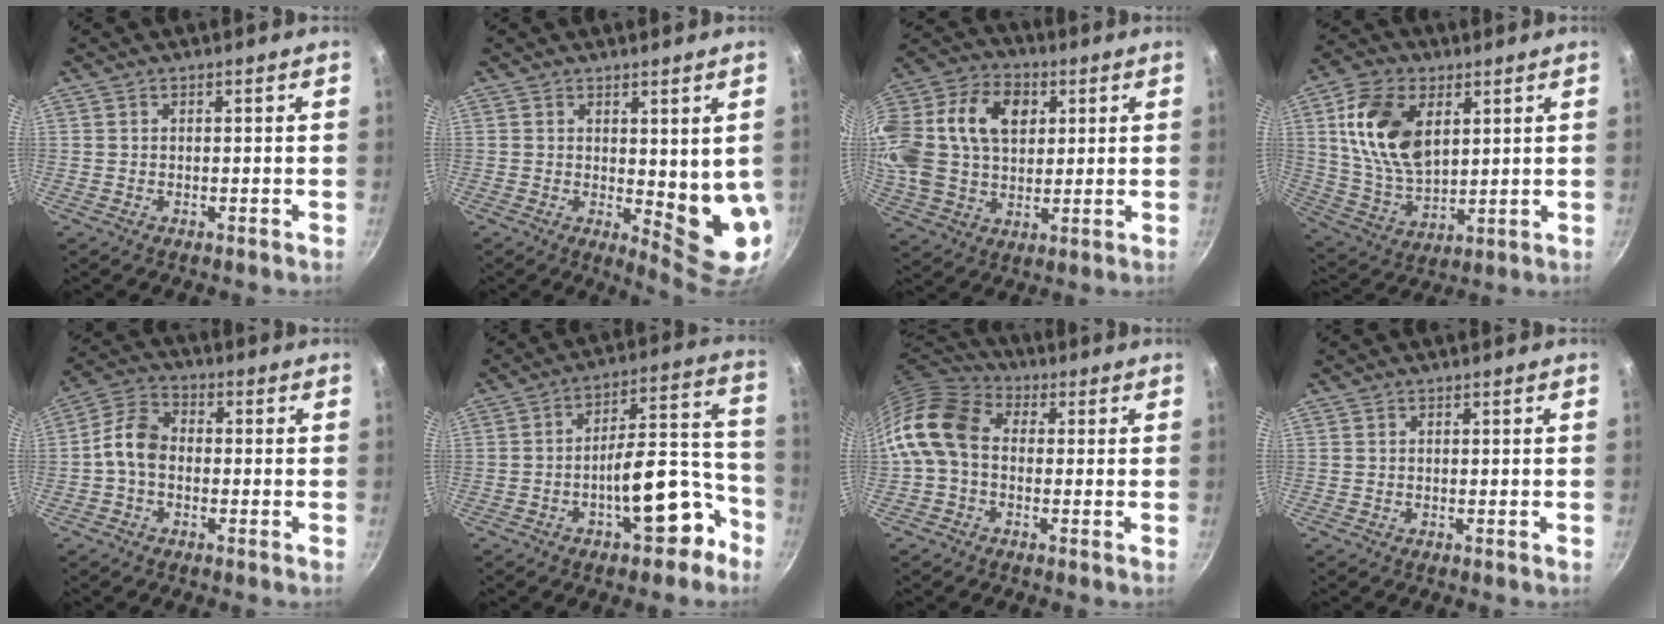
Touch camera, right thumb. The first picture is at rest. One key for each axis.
{"total": 8.5, "fx": 1.2, "fy": 3.2, "fz": 7.8, "tx": -0.085, "ty": -0.028, "tz": 0.024}
{"total": 26.3, "fx": 6.8, "fy": 18.4, "fz": 17.5, "tx": -0.369, "ty": 0.029, "tz": 0.113}
{"total": 16.0, "fx": 4.8, "fy": 9.8, "fz": 11.7, "tx": -0.201, "ty": -0.014, "tz": 0.098}
{"total": 7.2, "fx": -1.2, "fy": 5.0, "fz": 5.0, "tx": -0.085, "ty": 0.029, "tz": -0.039}
{"total": 15.4, "fx": -7.3, "fy": 6.5, "fz": 11.9, "tx": -0.113, "ty": 0.087, "tz": -0.100}
{"total": 12.6, "fx": -0.5, "fy": 9.2, "fz": 8.5, "tx": -0.156, "ty": 0.032, "tz": -0.032}
{"total": 0.0}